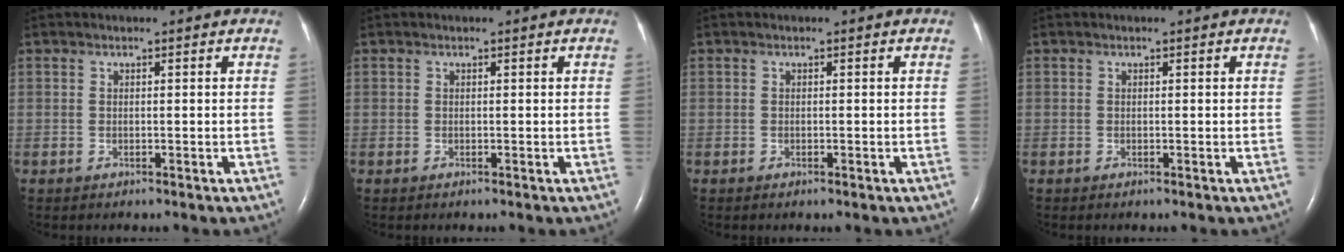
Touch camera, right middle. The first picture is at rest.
{"total": 0.0}
{"total": 0.0}
{"total": 0.0}